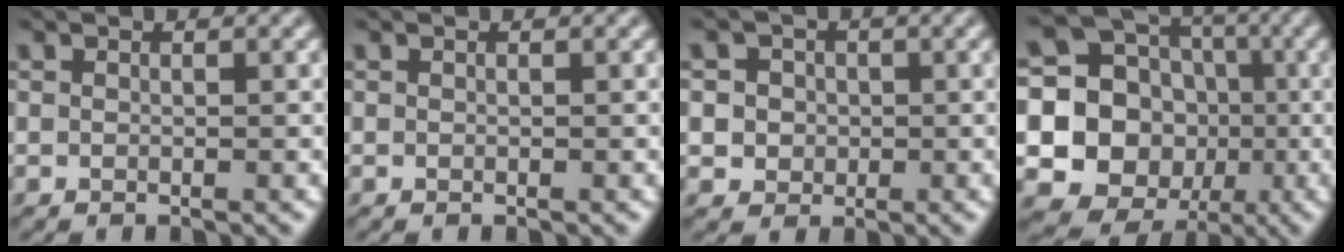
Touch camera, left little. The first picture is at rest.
{"total": 0.0}
{"total": 3.9, "force": [0.8, 3.5, 1.4], "torque": [-0.014, 0.026, 0.000]}
{"total": 16.5, "force": [-1.1, 15.5, 5.7], "torque": [-0.153, 0.018, -0.036]}